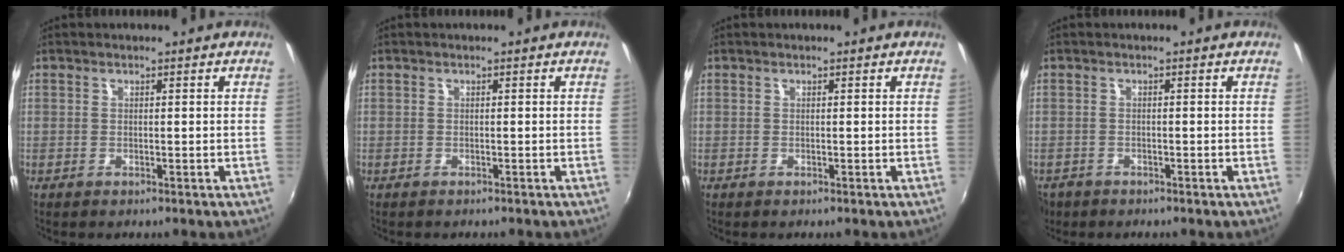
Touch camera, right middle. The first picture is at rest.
{"total": 0.5, "force": [-0.5, 0.2, 0.0], "torque": [-0.003, 0.000, -0.007]}
{"total": 0.0}
{"total": 4.6, "force": [-3.0, 3.0, 1.7], "torque": [-0.048, -0.013, -0.053]}